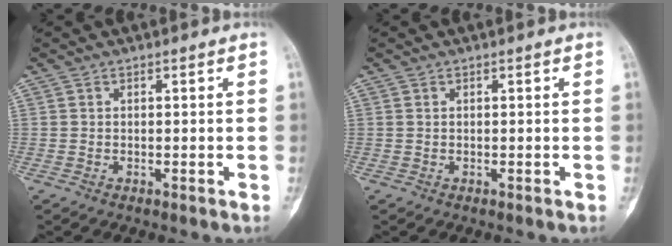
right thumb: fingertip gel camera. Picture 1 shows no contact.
{"total": 0.0}